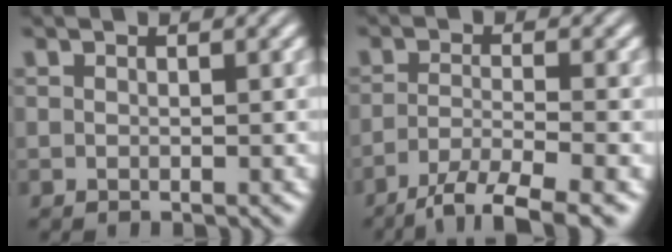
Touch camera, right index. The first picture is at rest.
{"total": 6.2, "force": [-4.7, 1.1, 4.0], "torque": [-0.056, -0.020, -0.062]}